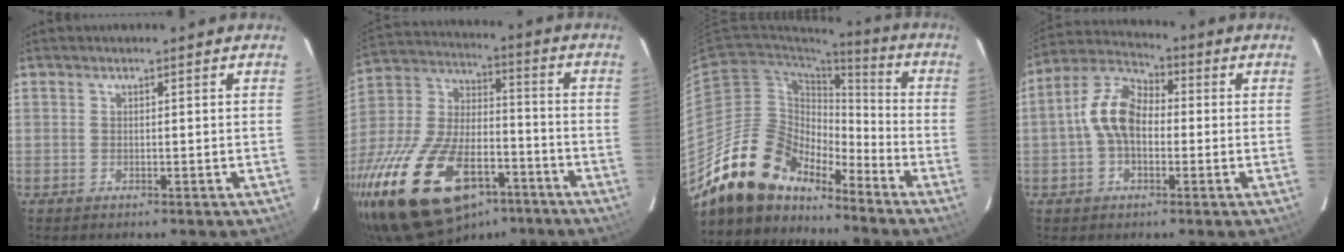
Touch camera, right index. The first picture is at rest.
{"total": 28.3, "force": [-15.9, 14.5, 18.5], "torque": [-0.377, -0.015, -0.257]}
{"total": 17.1, "force": [-14.1, 8.1, 5.2], "torque": [-0.110, 0.025, -0.252]}
{"total": 10.0, "force": [-0.7, 6.3, 7.8], "torque": [-0.163, 0.026, -0.020]}